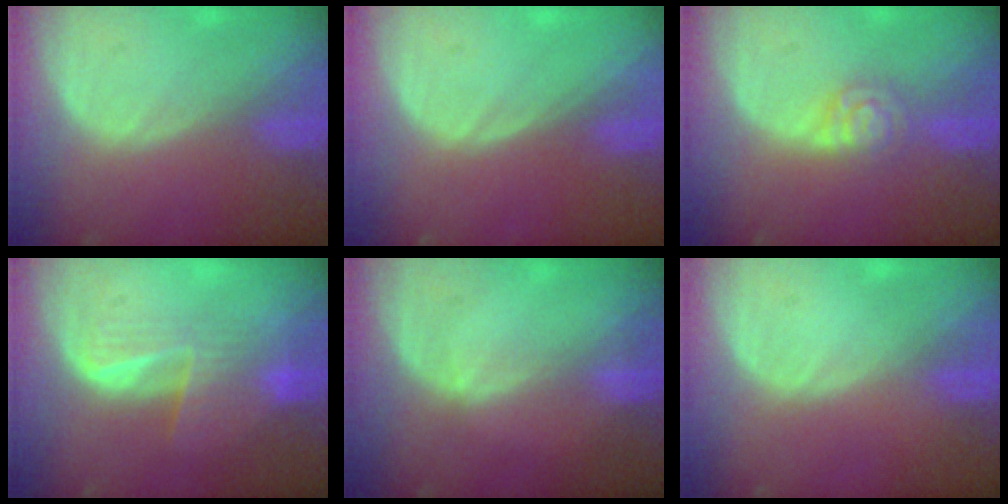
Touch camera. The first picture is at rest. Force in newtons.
{"total": 0.0}
{"total": 4.7, "press": 4.0, "slide": 2.5}
{"total": 6.2, "press": 5.9, "slide": 1.9}
{"total": 1.3, "press": 0.9, "slide": 0.9}
{"total": 0.0}